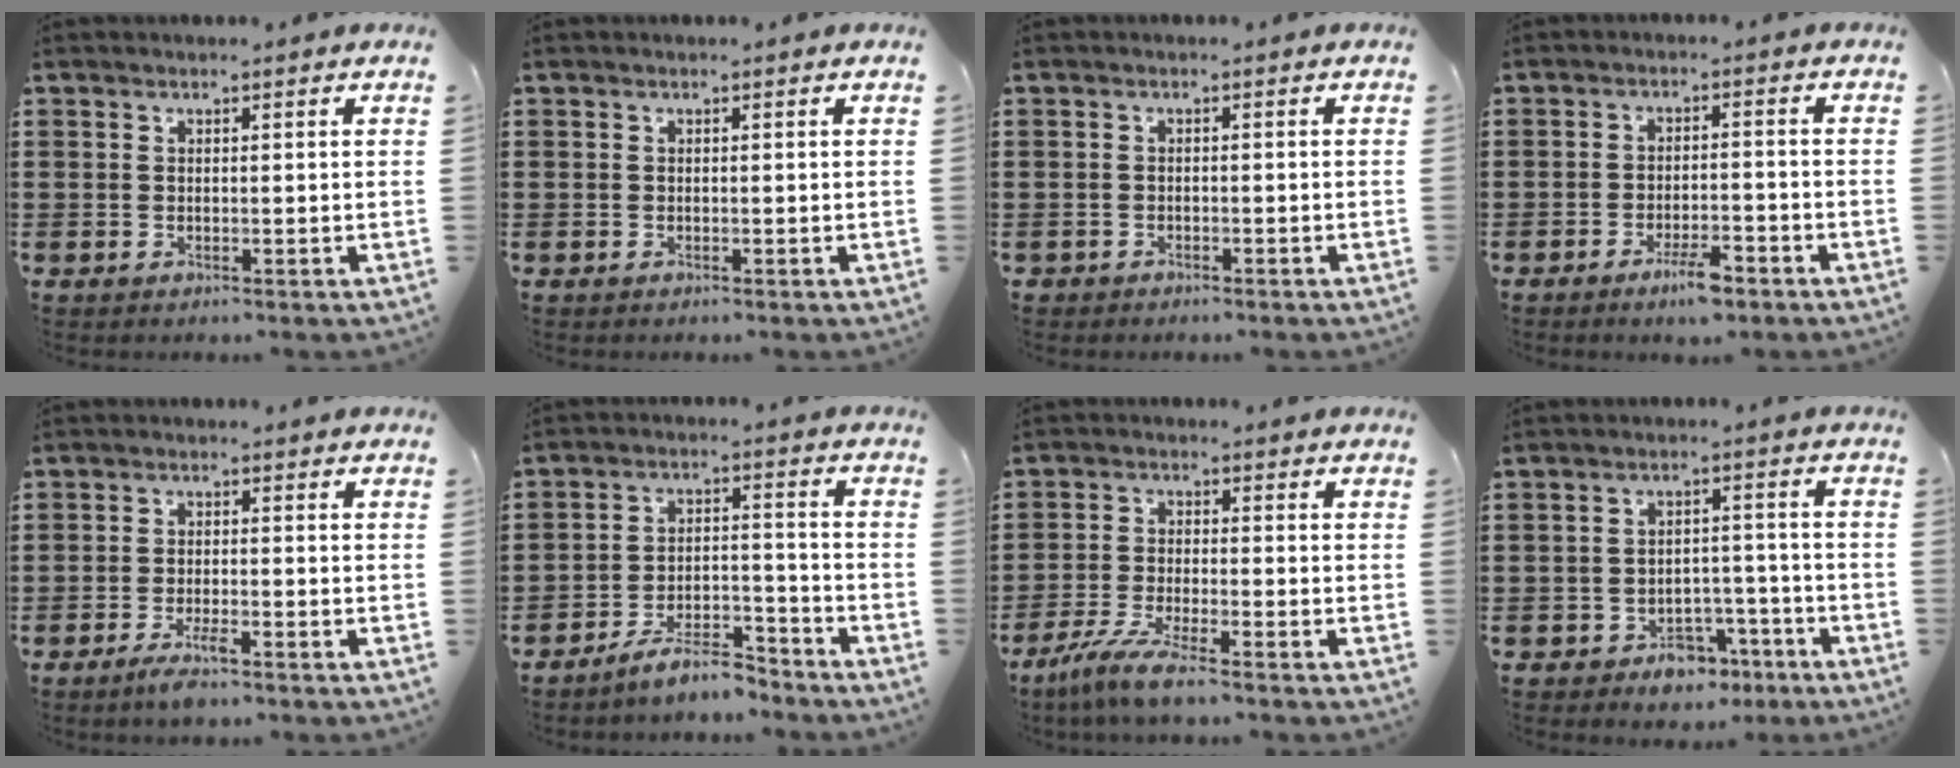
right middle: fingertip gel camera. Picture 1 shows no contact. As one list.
[{"total": 0.0}, {"total": 1.0, "force": [-1.0, 0.3, 0.0], "torque": [-0.003, 0.002, -0.022]}, {"total": 4.2, "force": [-3.0, 0.9, 2.8], "torque": [-0.050, 0.005, -0.056]}, {"total": 3.4, "force": [-2.2, 0.4, 2.5], "torque": [-0.053, -0.005, -0.042]}, {"total": 7.1, "force": [-6.7, 1.1, 2.3], "torque": [-0.036, 0.012, -0.125]}, {"total": 5.5, "force": [-4.5, -0.1, 3.1], "torque": [-0.079, -0.019, -0.090]}, {"total": 4.4, "force": [-3.7, 2.0, 1.3], "torque": [-0.024, 0.015, -0.072]}]